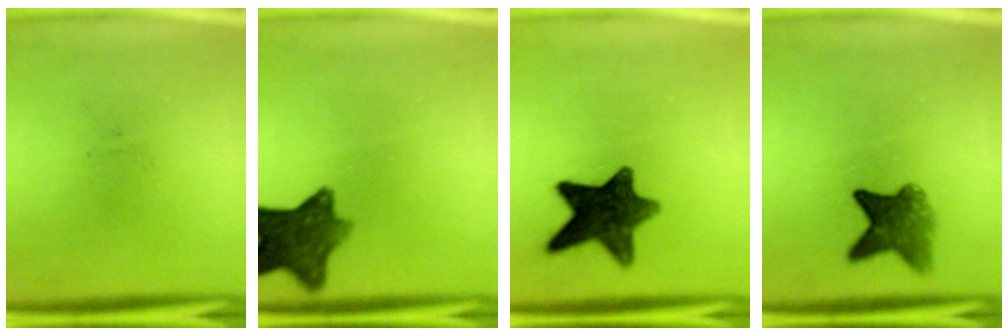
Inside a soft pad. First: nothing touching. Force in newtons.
{"total": 9.3}
{"total": 11.7}
{"total": 5.9}